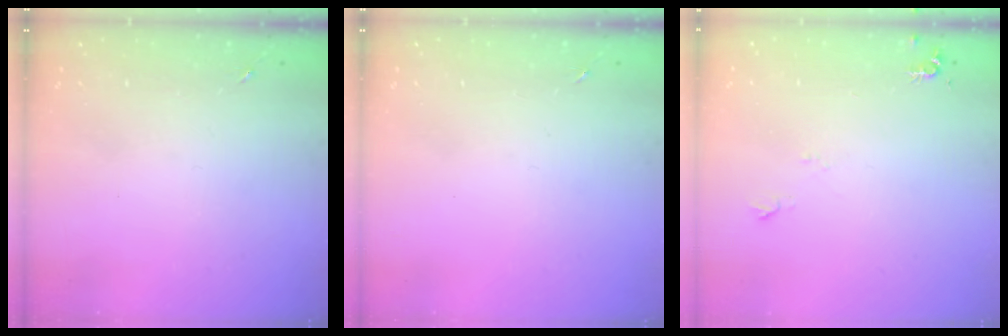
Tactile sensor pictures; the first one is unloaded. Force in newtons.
{"total": 0.0}
{"total": 5.5, "press": 5.5, "slide": 0.7}